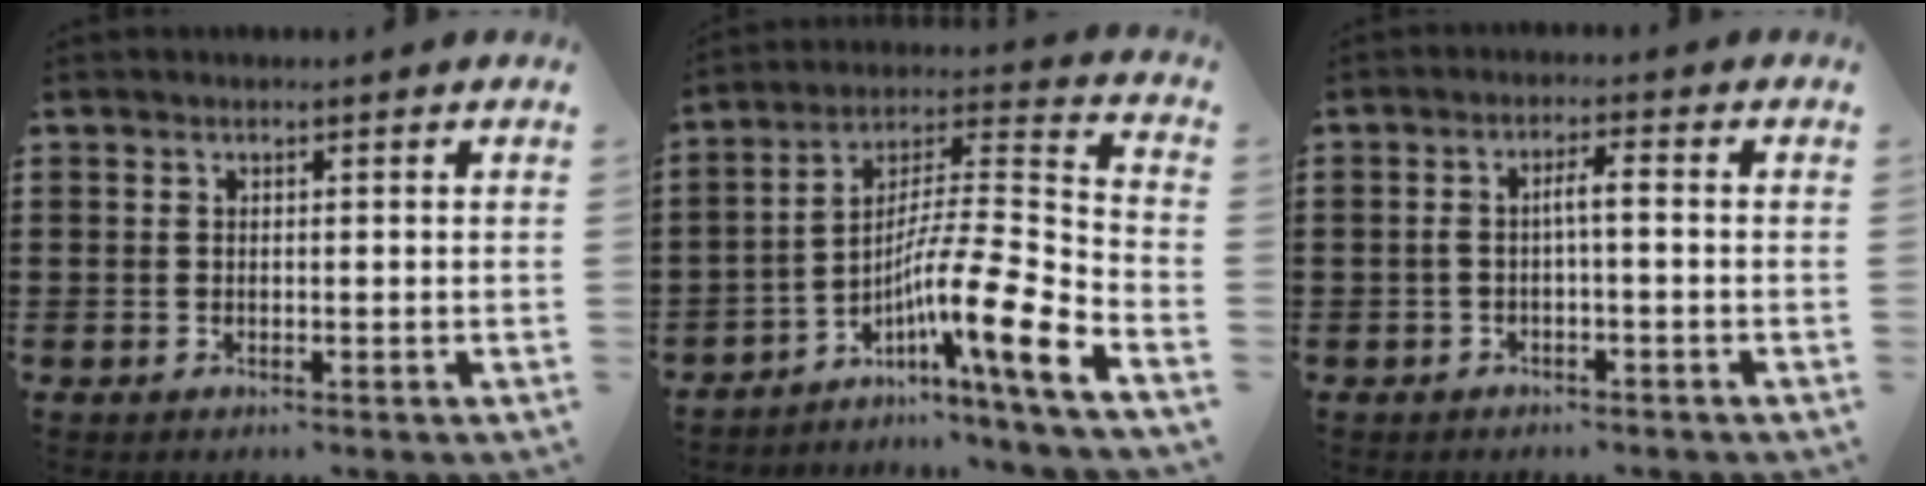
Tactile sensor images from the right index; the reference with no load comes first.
{"total": 11.6, "force": [-6.0, -0.2, 9.9], "torque": [-0.165, -0.029, -0.122]}
{"total": 3.0, "force": [-0.4, 0.4, 3.0], "torque": [-0.057, 0.007, -0.012]}